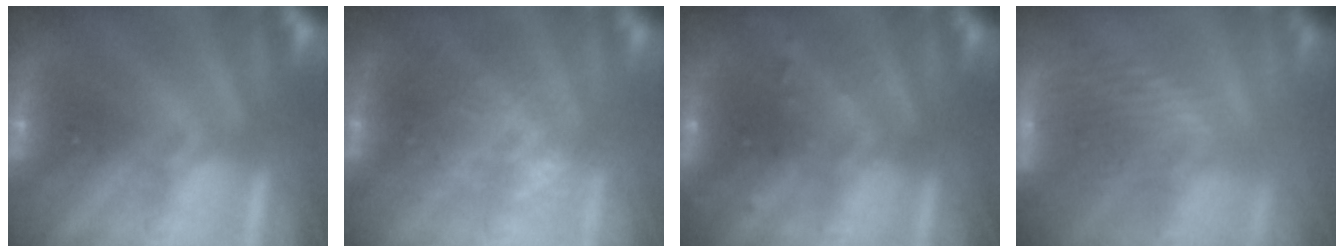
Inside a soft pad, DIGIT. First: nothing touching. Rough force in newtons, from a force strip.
{"total": 2.4}
{"total": 2.8}
{"total": 7.1}